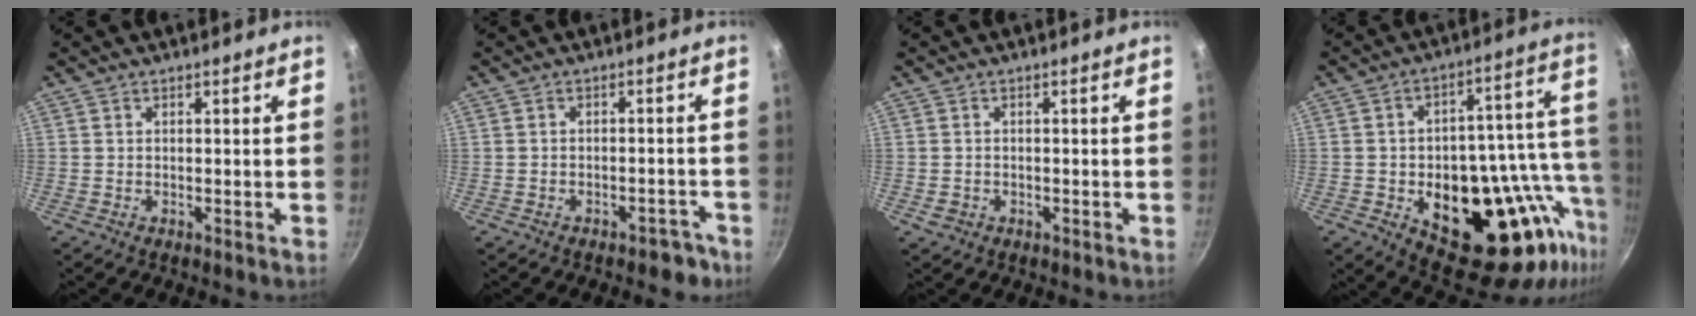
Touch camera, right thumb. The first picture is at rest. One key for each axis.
{"total": 4.0, "fx": -2.9, "fy": 2.2, "fz": 1.7, "tx": 0.004, "ty": 0.045, "tz": -0.014}
{"total": 1.9, "fx": -0.6, "fy": 1.5, "fz": 0.9, "tx": -0.016, "ty": 0.001, "tz": -0.007}
{"total": 26.5, "fx": -6.0, "fy": 14.1, "fz": 21.6, "tx": -0.246, "ty": 0.012, "tz": -0.072}